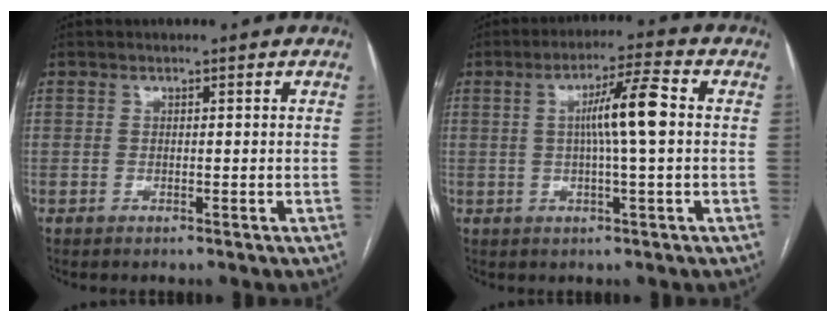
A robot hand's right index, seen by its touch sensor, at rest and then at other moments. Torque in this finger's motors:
{"motor_torque": [1.19, 0.33, 0.46, 0.15]}